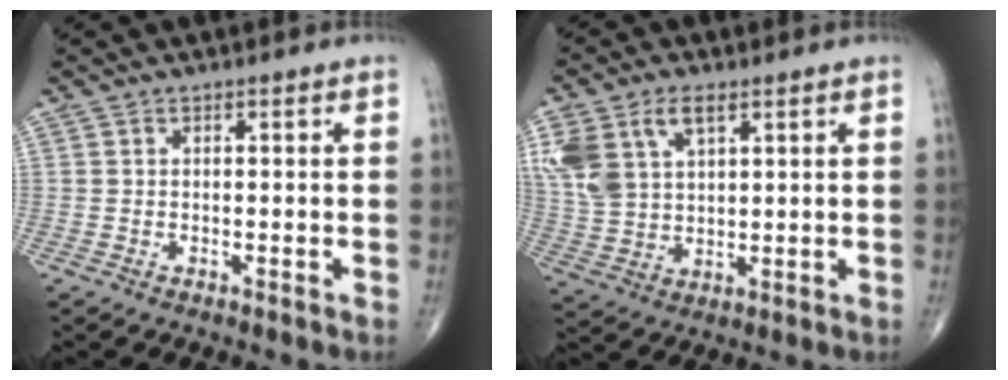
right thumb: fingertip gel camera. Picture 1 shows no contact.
{"total": 12.4, "force": [5.6, 7.0, 8.5], "torque": [-0.184, -0.003, 0.119]}